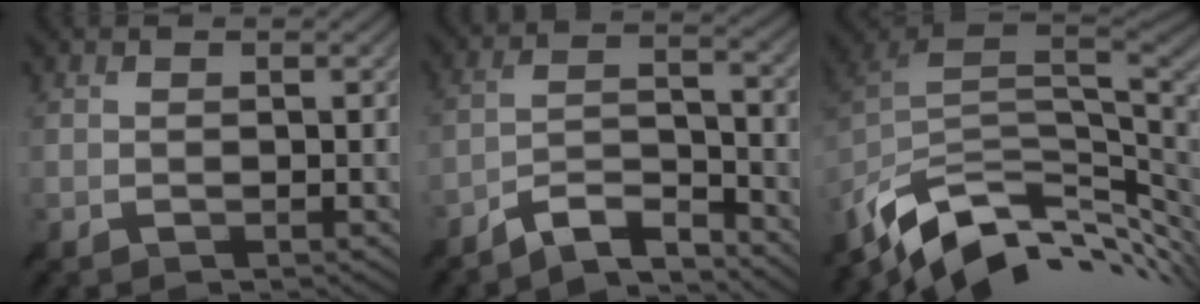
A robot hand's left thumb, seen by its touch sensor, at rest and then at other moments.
{"total": 6.9, "force": [-6.0, 1.4, 3.2], "torque": [-0.056, 0.002, -0.121]}
{"total": 12.4, "force": [-5.0, 6.8, 9.1], "torque": [-0.201, -0.023, -0.079]}